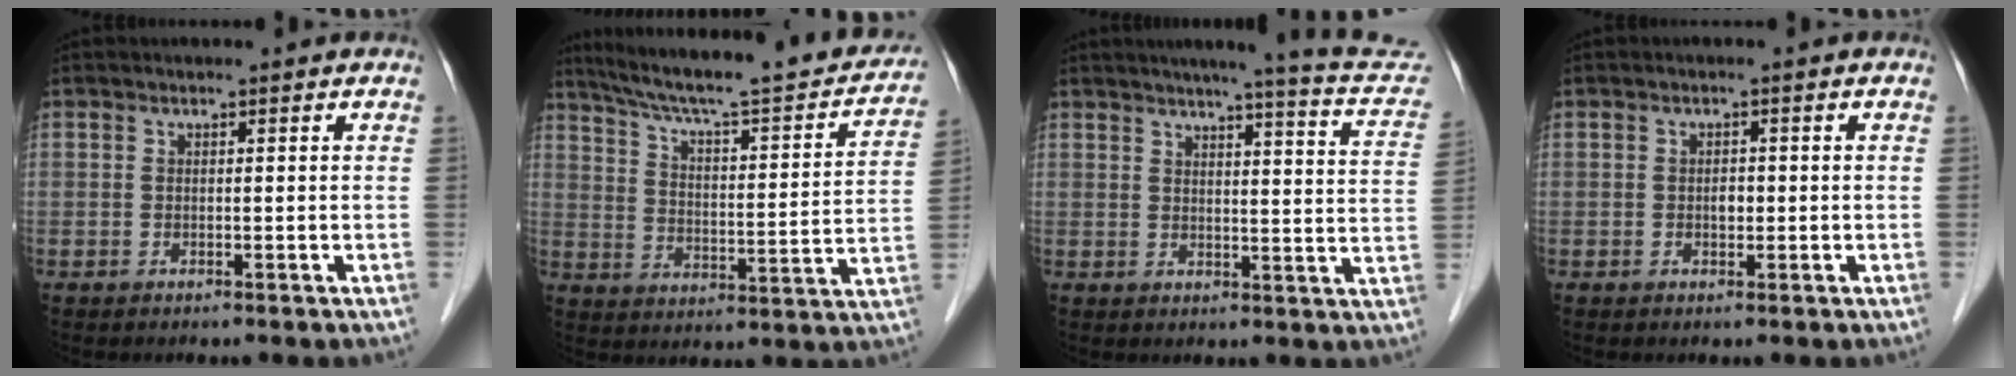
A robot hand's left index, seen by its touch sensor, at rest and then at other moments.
{"total": 25.2, "force": [21.8, 3.3, 12.2], "torque": [-0.189, -0.011, 0.294]}
{"total": 14.5, "force": [12.8, 0.4, 6.7], "torque": [-0.080, -0.037, 0.129]}
{"total": 1.3, "force": [-0.2, 0.8, 1.0], "torque": [-0.017, 0.002, -0.002]}